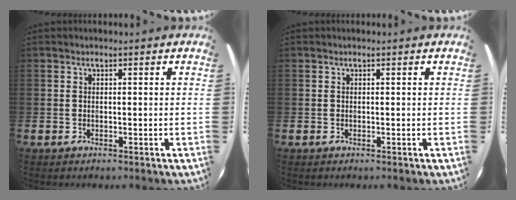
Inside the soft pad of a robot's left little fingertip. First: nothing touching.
{"total": 0.0}